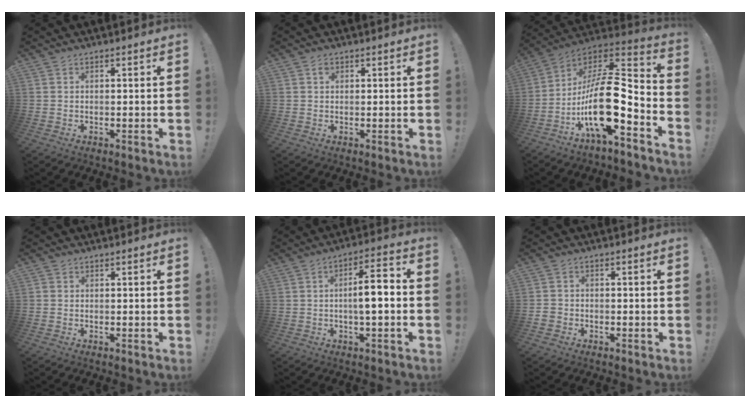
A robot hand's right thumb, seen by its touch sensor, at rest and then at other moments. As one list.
[{"total": 1.1, "force": [0.4, 0.9, 0.5], "torque": [-0.001, 0.000, 0.006]}, {"total": 20.4, "force": [-5.3, 7.4, 18.2], "torque": [-0.335, 0.015, -0.090]}, {"total": 0.6, "force": [-0.2, 0.5, 0.0], "torque": [-0.005, 0.003, -0.001]}, {"total": 9.0, "force": [-1.4, 2.4, 8.5], "torque": [-0.138, 0.015, -0.028]}, {"total": 2.4, "force": [-1.3, 1.9, 0.6], "torque": [-0.006, 0.009, -0.024]}]